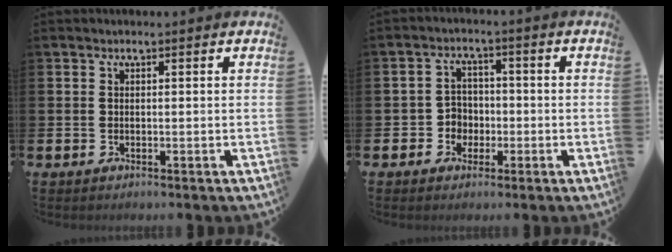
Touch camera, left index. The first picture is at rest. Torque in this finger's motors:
{"motor_torque": [0.05, 0.10, 0.06, 0.00]}